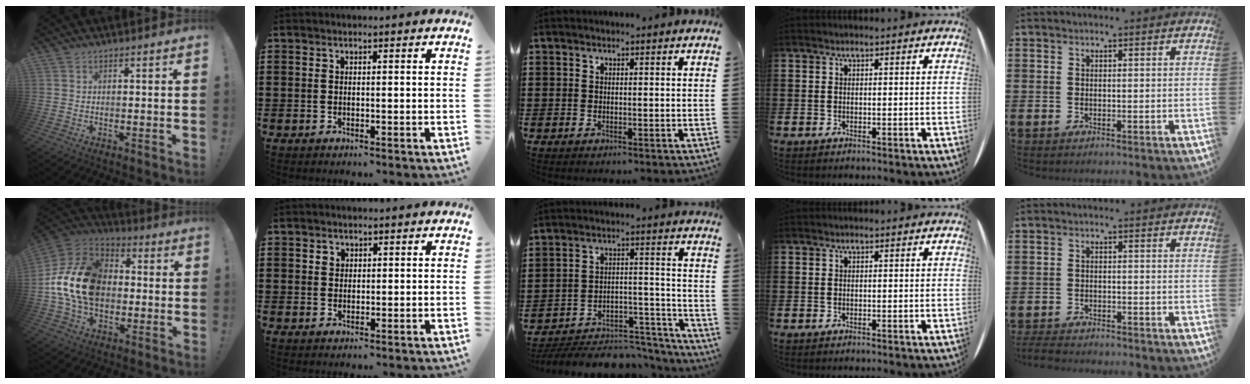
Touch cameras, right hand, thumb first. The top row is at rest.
{"thumb": {"total": 20.1, "force": [-0.1, 14.6, 13.8], "torque": [-0.244, 0.028, 0.011]}, "index": {"total": 1.2, "force": [0.7, 1.0, 0.2], "torque": [-0.006, 0.004, 0.014]}, "middle": {"total": 5.8, "force": [-5.5, 1.3, 1.6], "torque": [-0.023, 0.014, -0.106]}, "little": {"total": 2.3, "force": [-2.3, 0.2, 0.4], "torque": [-0.008, 0.005, -0.049]}}